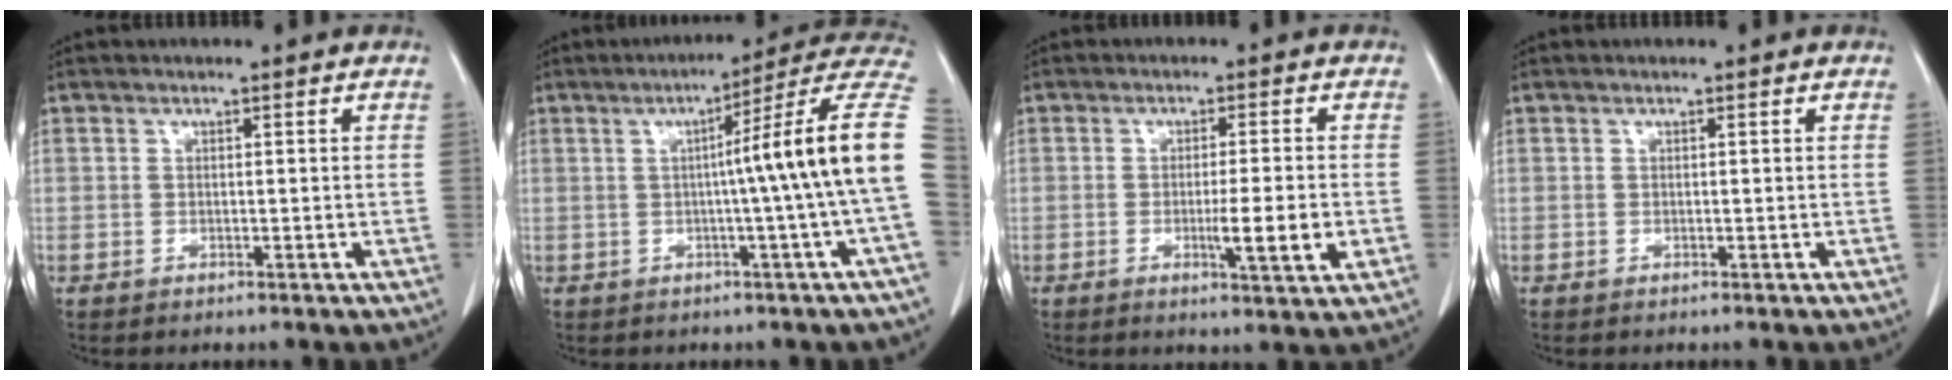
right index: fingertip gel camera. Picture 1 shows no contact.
{"total": 14.5, "force": [0.1, -2.5, 14.3], "torque": [-0.169, 0.018, -0.008]}
{"total": 6.3, "force": [-1.5, -0.1, 6.1], "torque": [-0.094, -0.011, -0.022]}
{"total": 0.0}